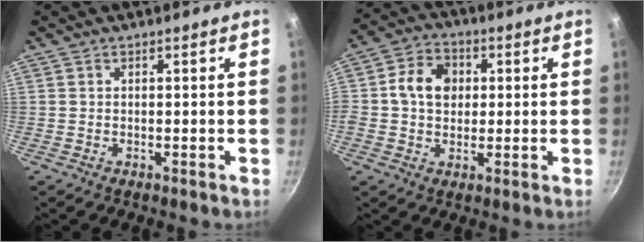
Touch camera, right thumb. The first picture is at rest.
{"total": 8.2, "force": [1.0, 6.8, 4.5], "torque": [-0.051, 0.006, 0.000]}